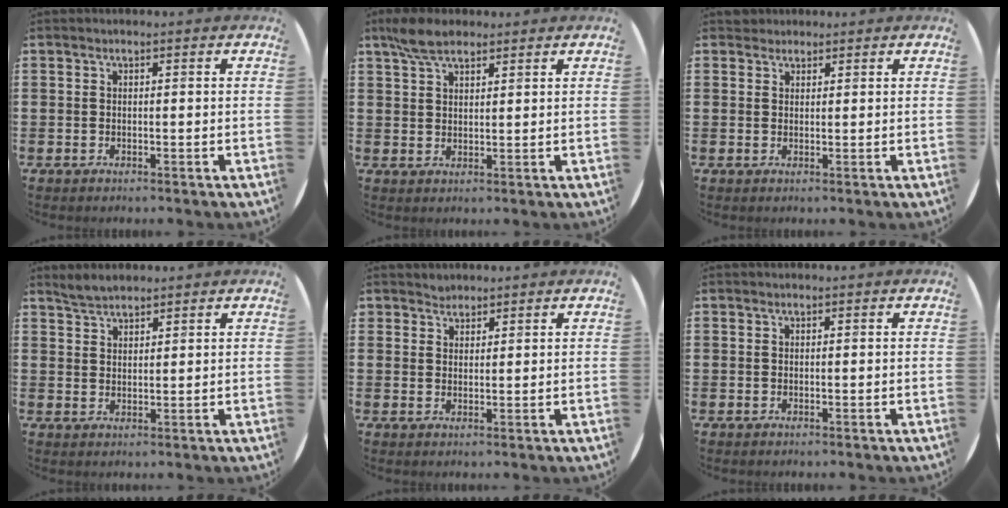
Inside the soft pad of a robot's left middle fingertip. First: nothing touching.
{"total": 4.9, "force": [3.8, 1.9, 2.4], "torque": [-0.055, 0.004, 0.072]}
{"total": 1.4, "force": [1.3, 0.5, -0.2], "torque": [0.001, 0.005, 0.026]}
{"total": 2.9, "force": [2.8, 0.8, 0.6], "torque": [-0.016, 0.002, 0.053]}
{"total": 1.7, "force": [1.6, 0.6, -0.3], "torque": [0.003, 0.003, 0.033]}
{"total": 0.0}